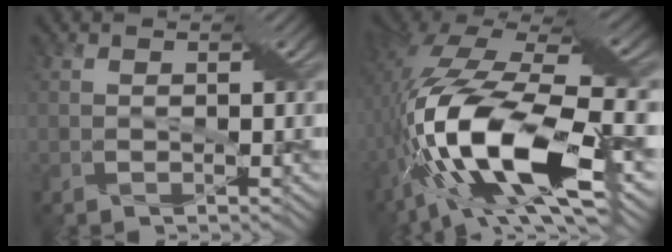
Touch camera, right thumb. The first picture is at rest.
{"total": 18.7, "force": [-4.4, 6.8, 16.8], "torque": [-0.361, -0.006, -0.082]}